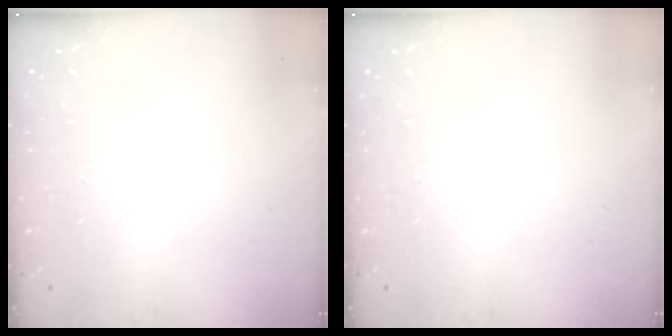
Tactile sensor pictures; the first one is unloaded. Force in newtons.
{"total": 0.0}